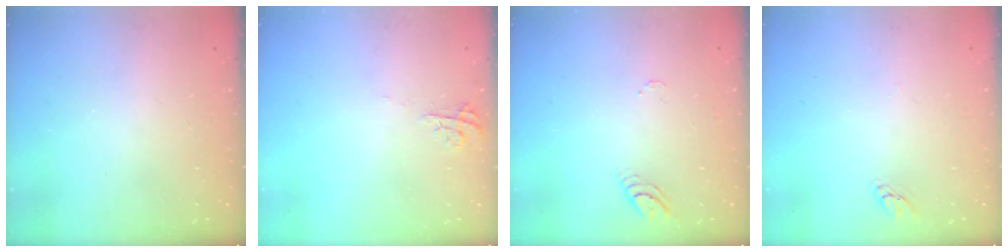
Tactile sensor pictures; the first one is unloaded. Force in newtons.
{"total": 5.3, "press": 5.3, "slide": 0.5}
{"total": 3.9, "press": 3.9, "slide": 0.4}
{"total": 1.9, "press": 1.9, "slide": 0.2}